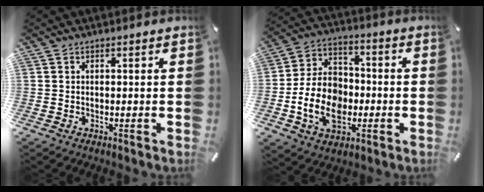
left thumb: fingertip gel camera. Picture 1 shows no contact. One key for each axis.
{"total": 14.9, "fx": -3.3, "fy": 11.3, "fz": 9.1, "tx": -0.191, "ty": 0.018, "tz": -0.059}